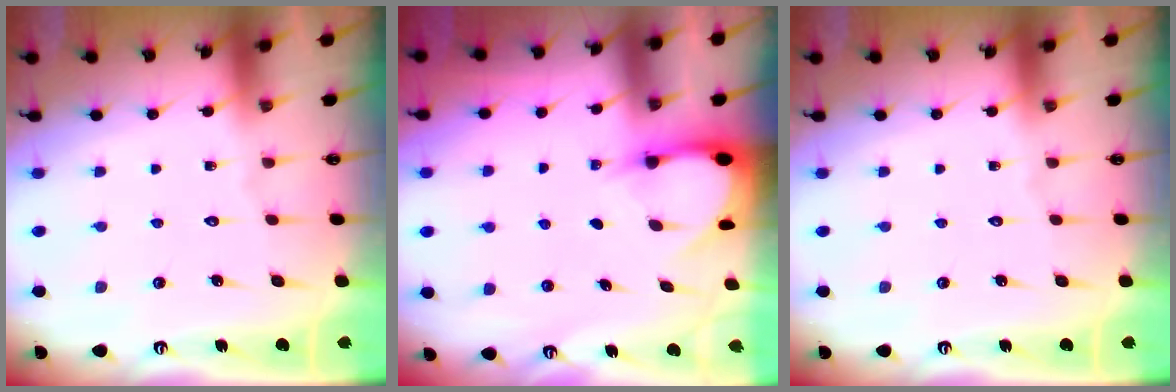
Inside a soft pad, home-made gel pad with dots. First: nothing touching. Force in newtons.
{"total": 3.1, "press": 3.1, "slide": 0.3}
{"total": 0.0}